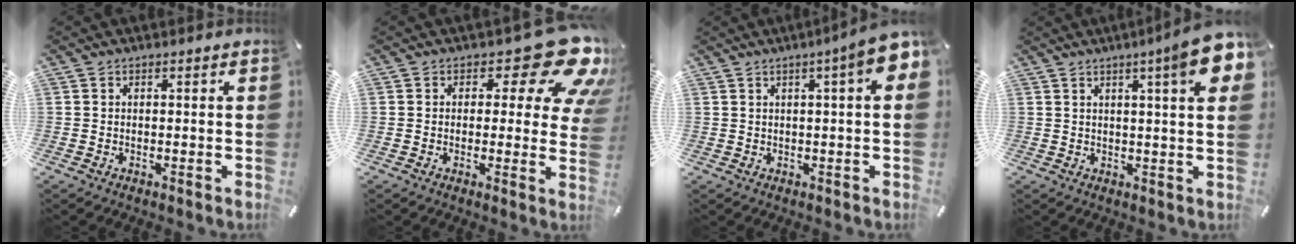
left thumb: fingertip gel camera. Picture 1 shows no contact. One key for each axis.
{"total": 16.6, "fx": 8.2, "fy": 7.3, "fz": 12.4, "tx": -0.148, "ty": -0.059, "tz": 0.134}
{"total": 7.6, "fx": 3.2, "fy": 1.1, "fz": 6.8, "tx": -0.106, "ty": -0.011, "tz": 0.050}
{"total": 10.1, "fx": 4.8, "fy": 1.1, "fz": 8.8, "tx": -0.131, "ty": -0.022, "tz": 0.073}